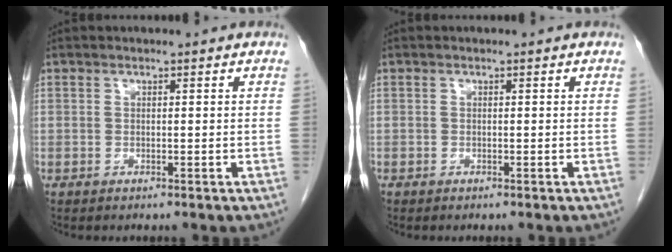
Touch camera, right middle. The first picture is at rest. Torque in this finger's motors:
{"motor_torque": [1.03, -1.11, 0.10, 0.06]}